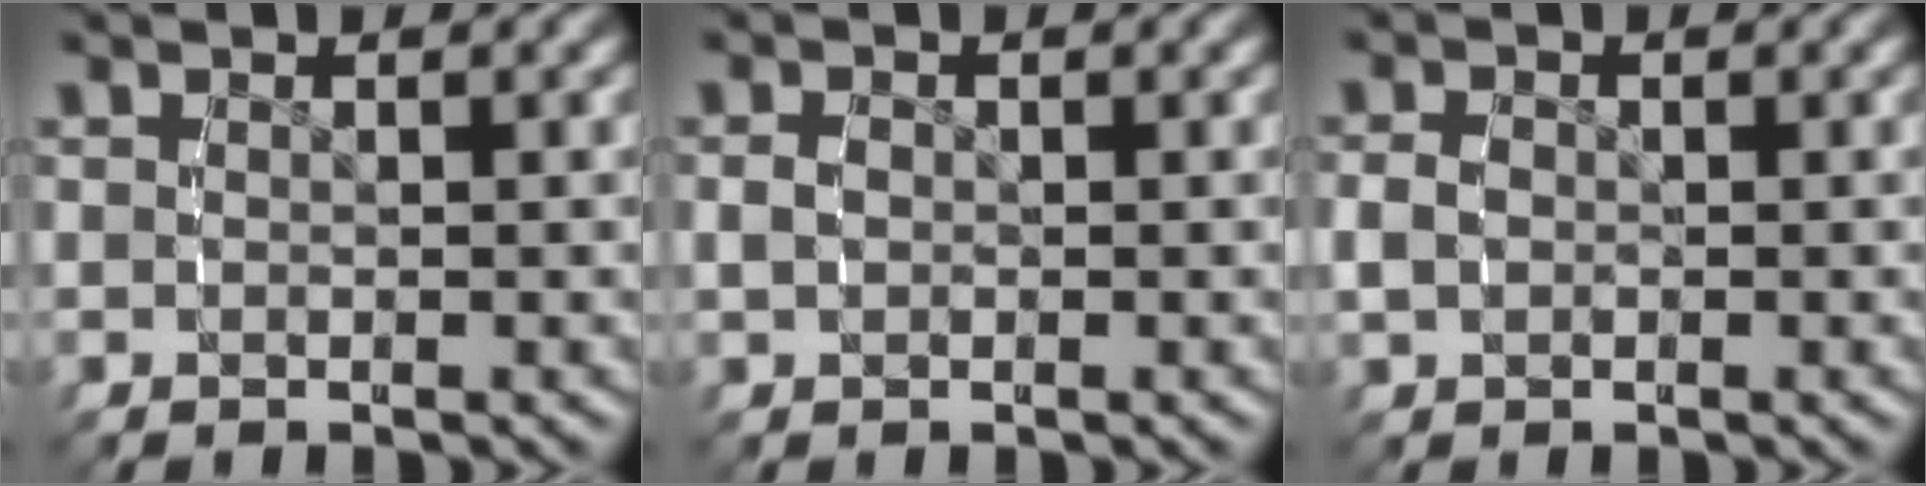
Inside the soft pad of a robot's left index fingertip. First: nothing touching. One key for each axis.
{"total": 1.0, "fx": -0.1, "fy": 0.7, "fz": 0.7, "tx": -0.020, "ty": -0.003, "tz": 0.002}
{"total": 1.7, "fx": -0.2, "fy": 1.4, "fz": 1.0, "tx": -0.032, "ty": -0.004, "tz": 0.000}